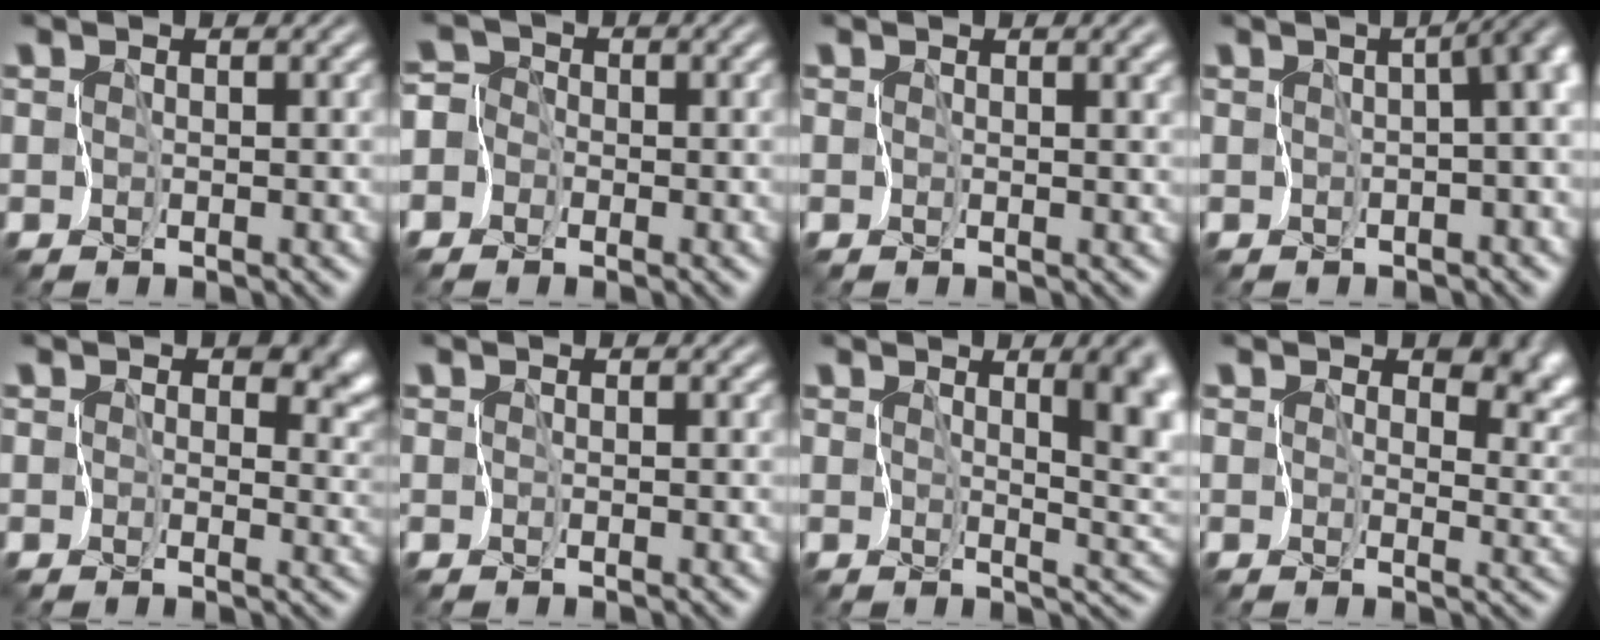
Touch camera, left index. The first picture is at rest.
{"total": 4.7, "force": [-2.9, 3.6, 1.2], "torque": [-0.017, 0.009, -0.066]}
{"total": 2.2, "force": [0.6, 1.0, 1.8], "torque": [-0.020, -0.004, 0.011]}
{"total": 7.1, "force": [-0.7, 3.6, 6.1], "torque": [-0.042, 0.008, -0.017]}
{"total": 6.1, "force": [1.7, 4.4, 3.9], "torque": [-0.045, -0.009, 0.024]}
{"total": 0.0}
{"total": 7.1, "force": [1.7, 3.0, 6.2], "torque": [-0.070, -0.008, 0.031]}
{"total": 7.3, "force": [2.8, 4.8, 4.8], "torque": [-0.061, -0.006, 0.042]}